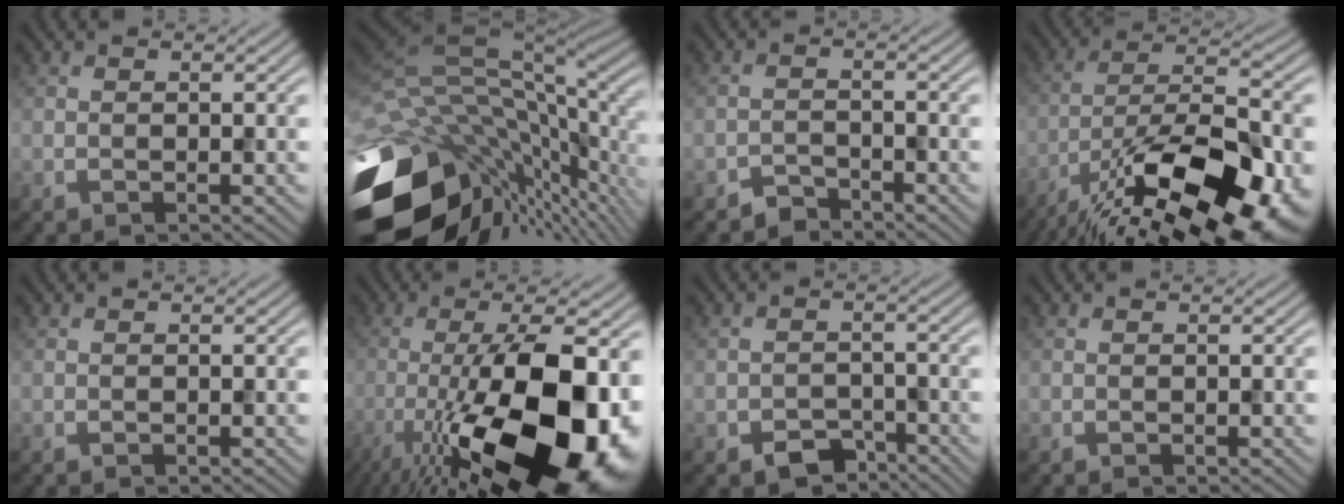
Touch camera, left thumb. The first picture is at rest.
{"total": 17.2, "force": [-5.4, 10.0, 12.9], "torque": [-0.272, -0.029, -0.066]}
{"total": 2.3, "force": [-2.1, 0.7, 0.3], "torque": [0.001, 0.007, -0.046]}
{"total": 18.7, "force": [-11.3, 6.7, 13.3], "torque": [-0.224, -0.027, -0.183]}
{"total": 0.0}
{"total": 20.4, "force": [-7.2, 7.4, 17.6], "torque": [-0.301, -0.017, -0.113]}
{"total": 3.9, "force": [-2.7, 2.3, 1.6], "torque": [-0.026, -0.008, -0.050]}
{"total": 0.0}